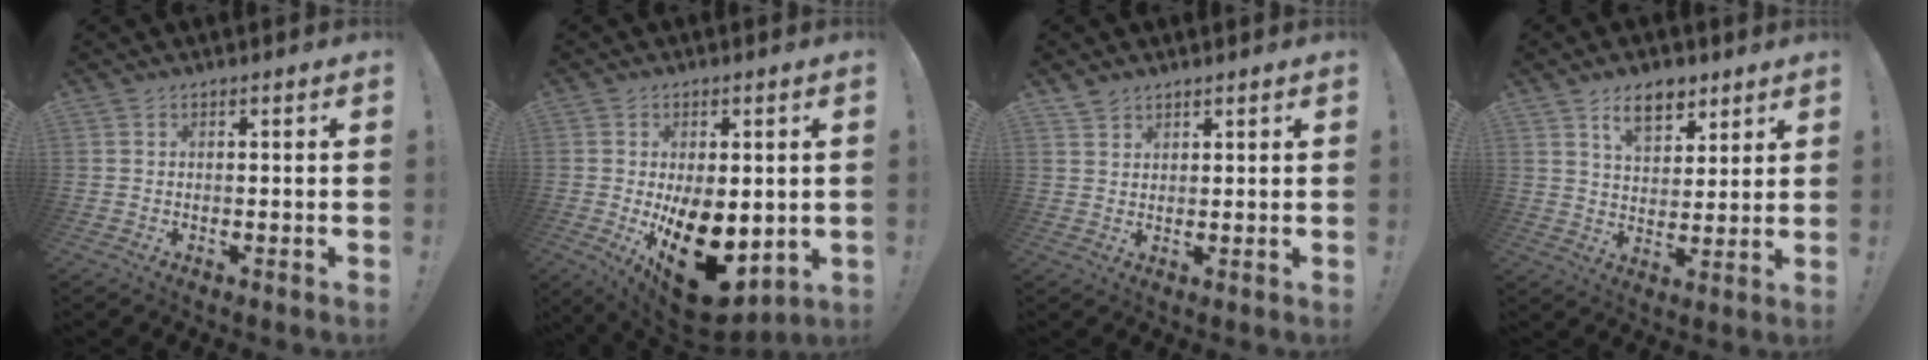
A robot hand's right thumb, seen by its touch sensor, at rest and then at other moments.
{"total": 18.2, "force": [-4.2, 9.8, 14.8], "torque": [-0.214, 0.007, -0.046]}
{"total": 2.5, "force": [2.2, 1.1, 0.5], "torque": [-0.007, -0.014, 0.040]}
{"total": 9.7, "force": [6.2, 5.5, 5.0], "torque": [-0.080, -0.023, 0.115]}